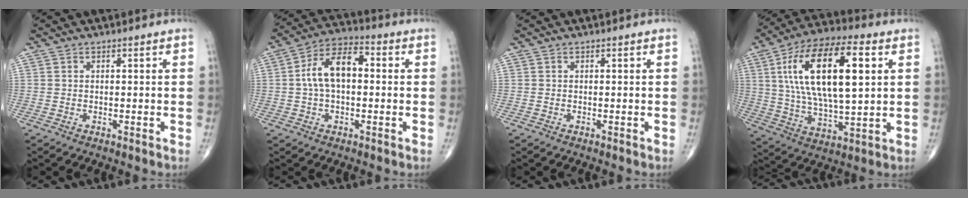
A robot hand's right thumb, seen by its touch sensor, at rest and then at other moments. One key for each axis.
{"total": 10.7, "fx": 0.7, "fy": 6.0, "fz": 8.8, "tx": -0.160, "ty": 0.031, "tz": 0.003}
{"total": 0.0}
{"total": 23.0, "fx": 5.9, "fy": 9.3, "fz": 20.2, "tx": -0.368, "ty": 0.001, "tz": 0.097}